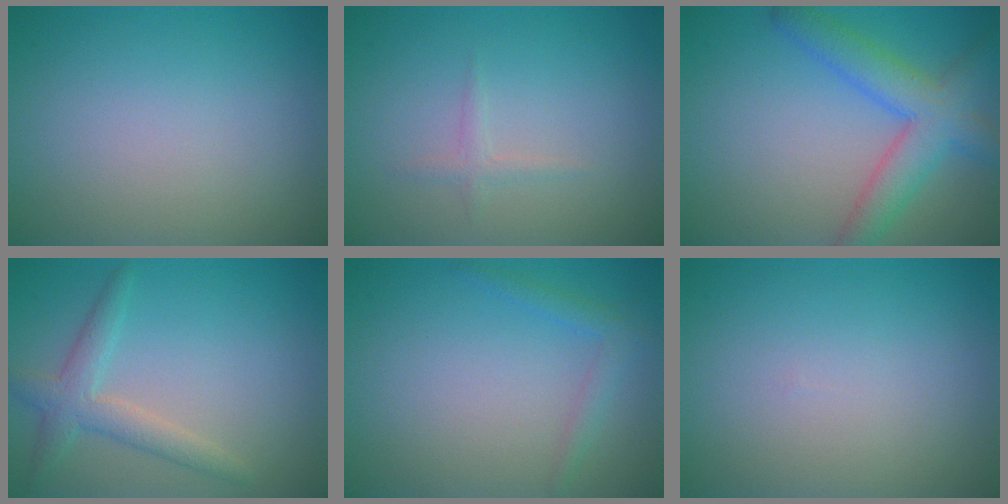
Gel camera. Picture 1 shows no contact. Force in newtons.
{"total": 0.9, "press": 0.9, "slide": 0.0}
{"total": 5.7, "press": 5.7, "slide": 0.2}
{"total": 3.1, "press": 3.1, "slide": 0.1}
{"total": 1.6, "press": 1.6, "slide": 0.1}
{"total": 0.0}